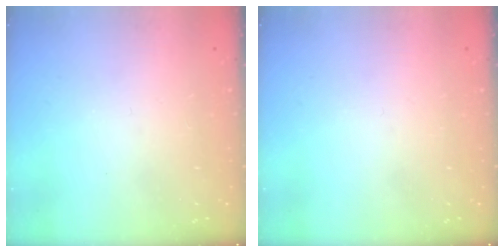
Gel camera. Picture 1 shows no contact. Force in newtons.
{"total": 0.0}